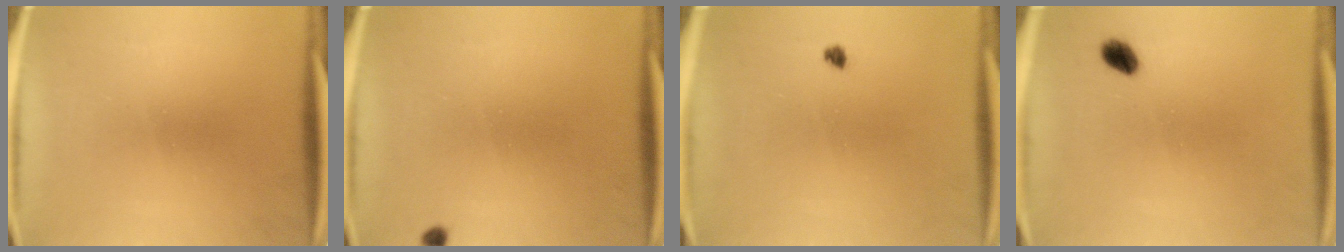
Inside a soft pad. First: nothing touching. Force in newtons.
{"total": 0.8}
{"total": 1.0}
{"total": 2.8}